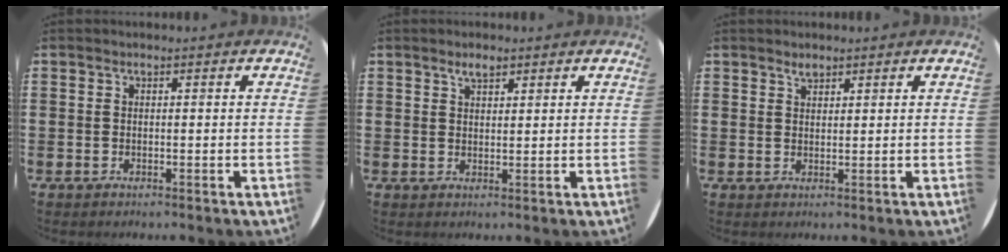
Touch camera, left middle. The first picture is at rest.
{"total": 2.1, "force": [1.7, 0.8, 0.9], "torque": [-0.010, 0.001, 0.029]}
{"total": 1.3, "force": [1.2, 0.4, 0.1], "torque": [0.005, -0.002, 0.021]}